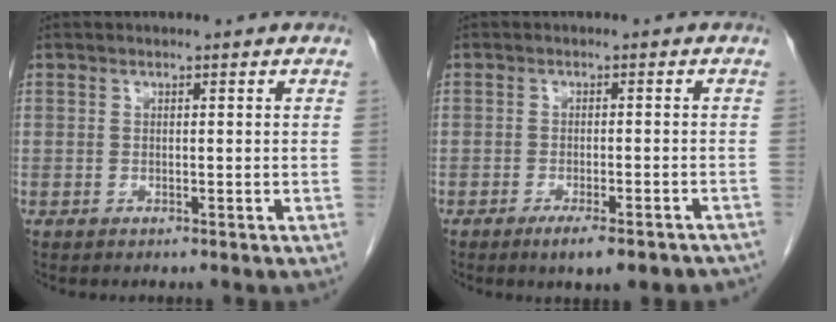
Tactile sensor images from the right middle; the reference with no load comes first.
{"total": 8.3, "force": [-6.5, 1.9, 4.8], "torque": [-0.045, -0.004, -0.082]}